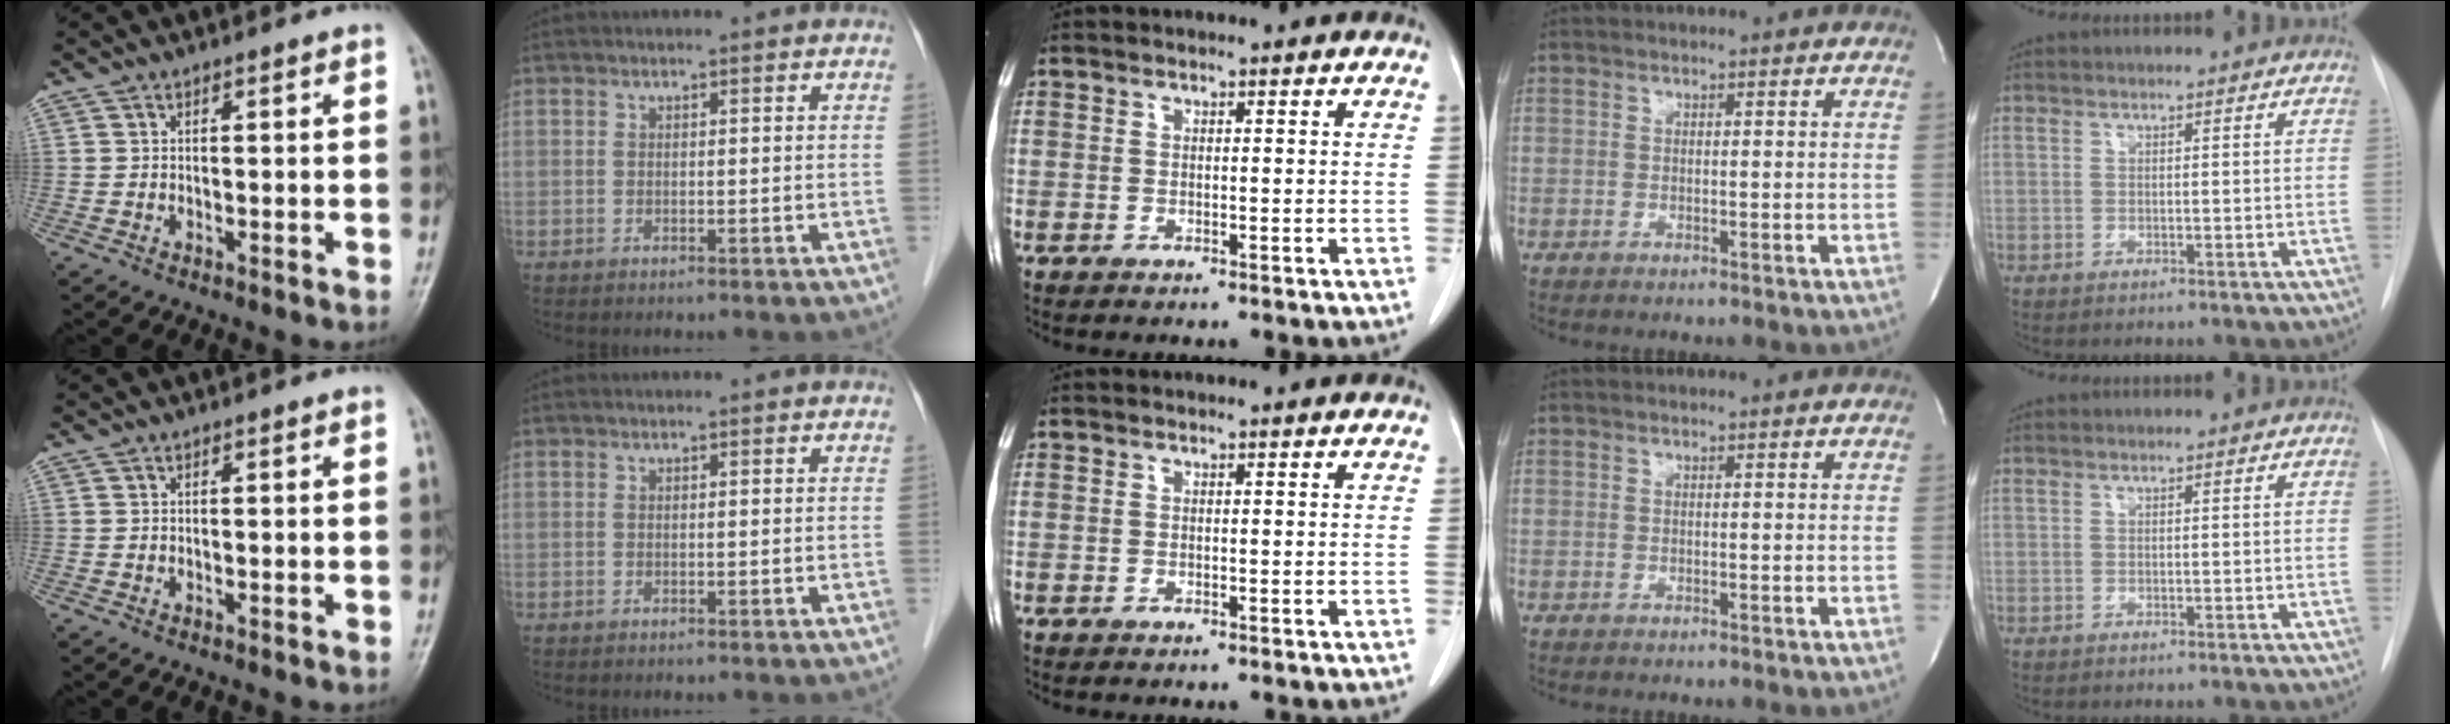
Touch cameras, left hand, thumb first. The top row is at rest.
{}